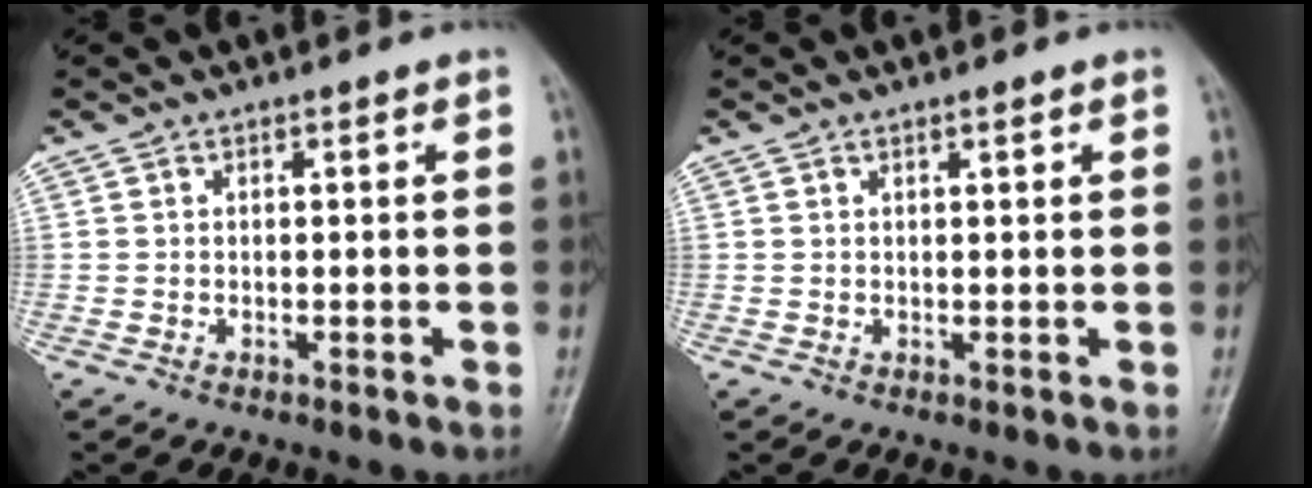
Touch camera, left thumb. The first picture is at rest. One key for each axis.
{"total": 0.8, "fx": 0.6, "fy": 0.1, "fz": 0.6, "tx": -0.008, "ty": -0.002, "tz": 0.010}